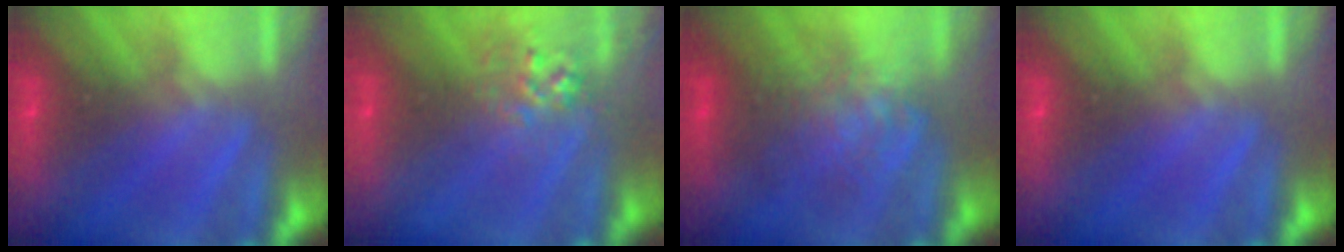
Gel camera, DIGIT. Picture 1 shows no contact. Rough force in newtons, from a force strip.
{"total": 2.7}
{"total": 2.2}
{"total": 0.0}